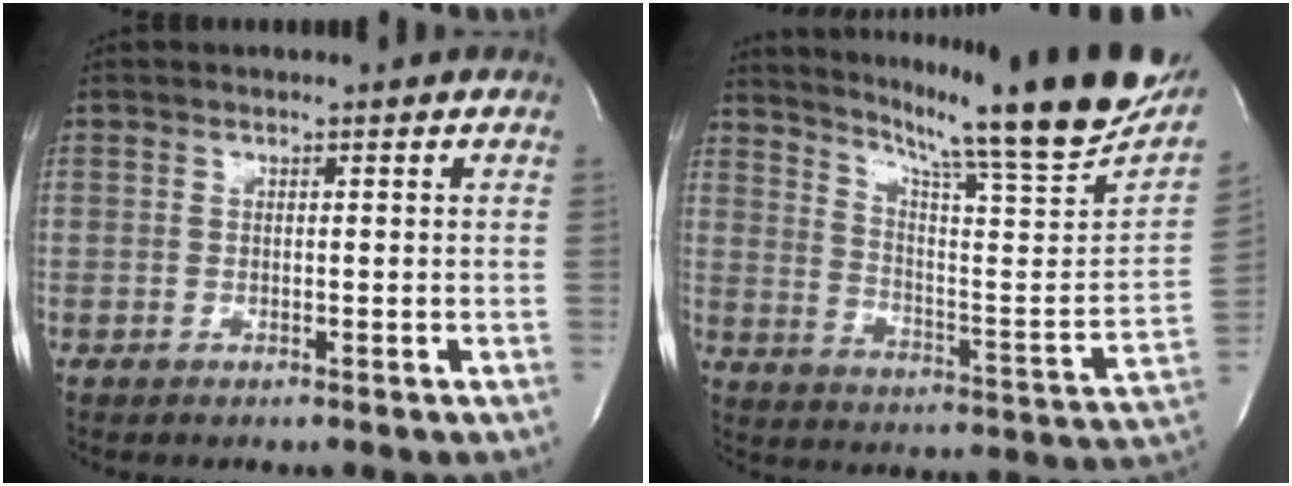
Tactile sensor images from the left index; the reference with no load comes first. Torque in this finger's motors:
{"motor_torque": [1.23, -0.73, 0.16, 0.13]}